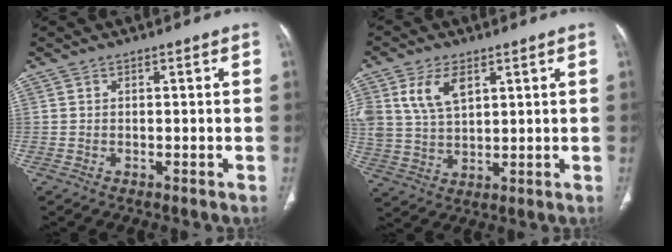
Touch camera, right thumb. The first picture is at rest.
{"total": 8.8, "force": [3.8, 5.0, 6.2], "torque": [-0.117, -0.009, 0.082]}